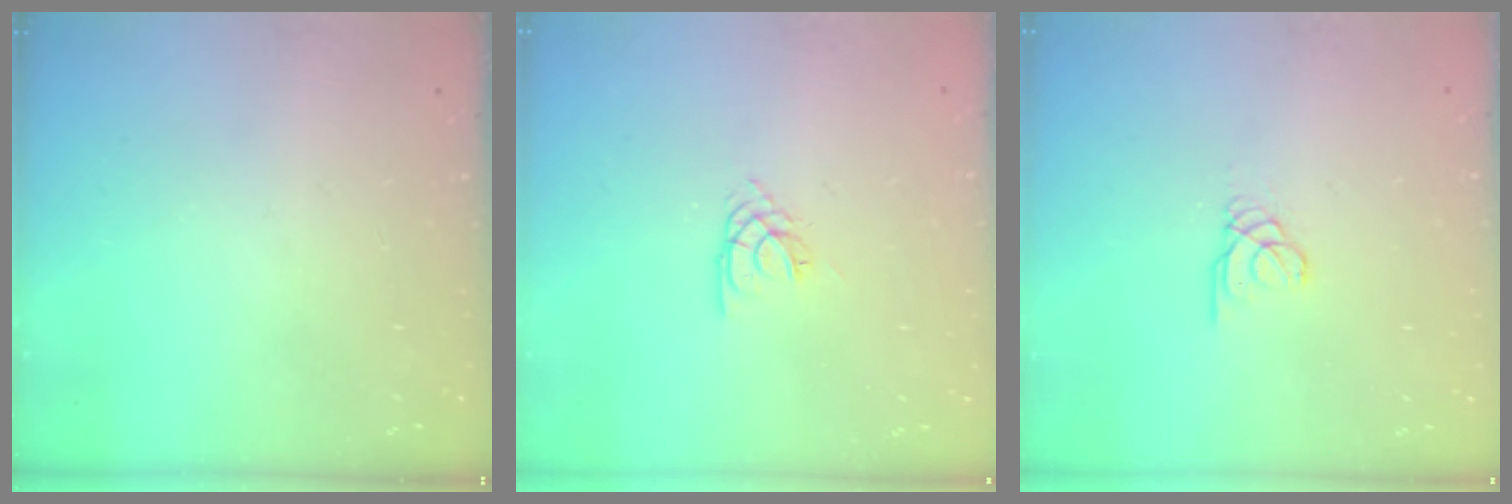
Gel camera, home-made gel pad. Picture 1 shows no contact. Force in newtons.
{"total": 1.4, "press": 1.3, "slide": 0.3}
{"total": 1.7, "press": 1.7, "slide": 0.2}